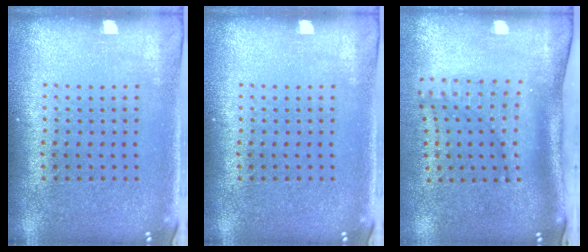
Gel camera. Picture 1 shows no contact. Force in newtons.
{"total": 0.0}
{"total": 2.1, "press": 1.5, "slide": 1.5}